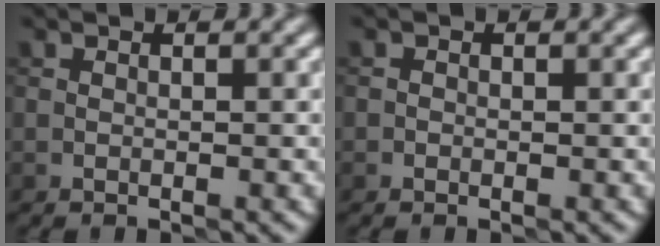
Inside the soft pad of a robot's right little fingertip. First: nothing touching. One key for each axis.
{"total": 0.0}